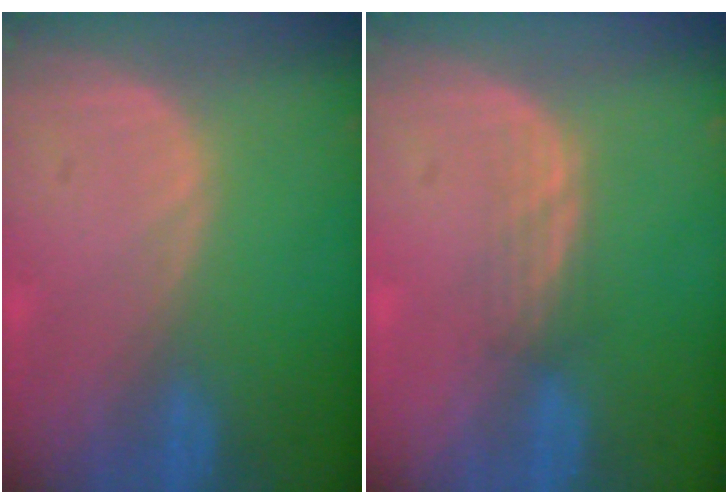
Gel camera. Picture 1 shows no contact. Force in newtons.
{"total": 2.2, "press": 2.1, "slide": 0.2}